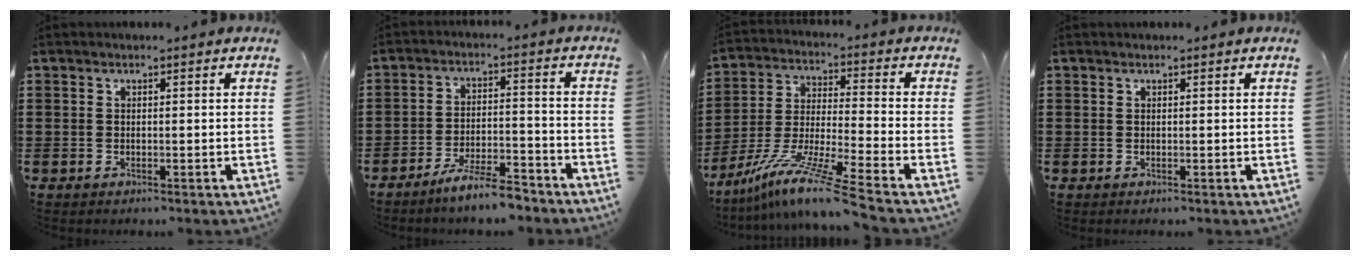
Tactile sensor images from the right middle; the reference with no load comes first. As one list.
[{"total": 6.6, "force": [-5.8, 0.2, 3.2], "torque": [-0.064, -0.005, -0.108]}, {"total": 10.6, "force": [-8.5, -0.7, 6.4], "torque": [-0.135, -0.010, -0.175]}, {"total": 0.0}]